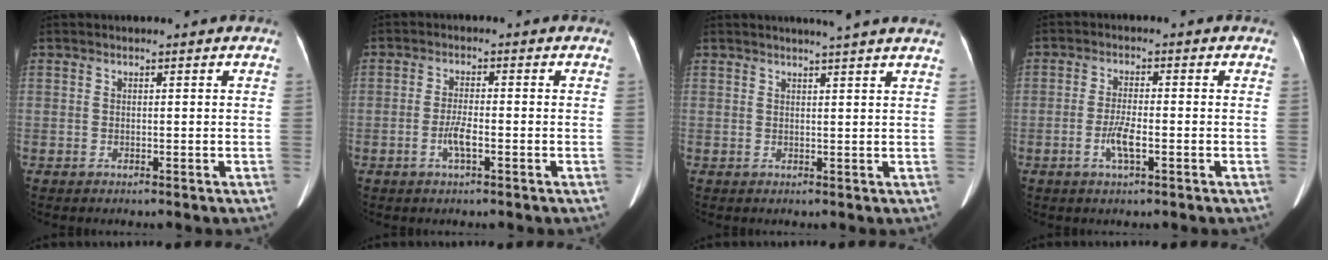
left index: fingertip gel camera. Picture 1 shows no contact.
{"total": 3.1, "force": [-1.3, 0.5, 2.8], "torque": [-0.059, 0.000, -0.026]}
{"total": 6.5, "force": [5.7, -0.7, 3.0], "torque": [-0.040, 0.010, 0.057]}
{"total": 3.9, "force": [-1.5, 0.7, 3.5], "torque": [-0.073, -0.001, -0.029]}